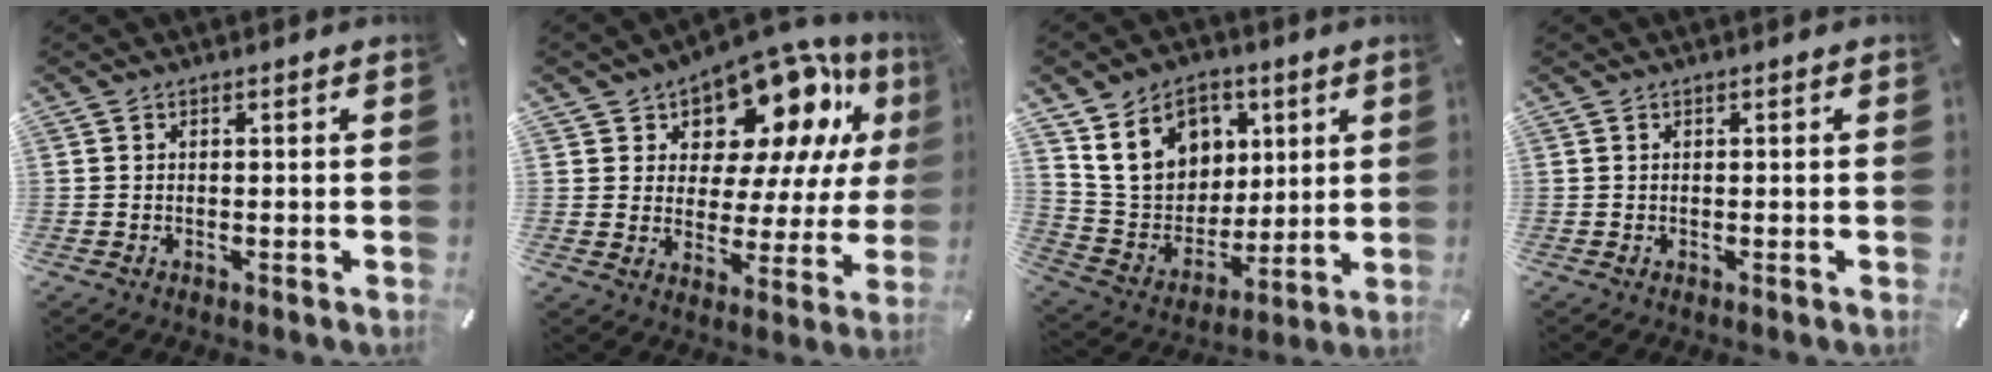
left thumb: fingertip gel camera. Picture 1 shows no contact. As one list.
[{"total": 15.5, "force": [11.4, 7.6, 7.3], "torque": [-0.123, -0.086, 0.194]}, {"total": 15.4, "force": [6.2, 12.6, 6.1], "torque": [-0.112, -0.019, 0.129]}, {"total": 0.0}]